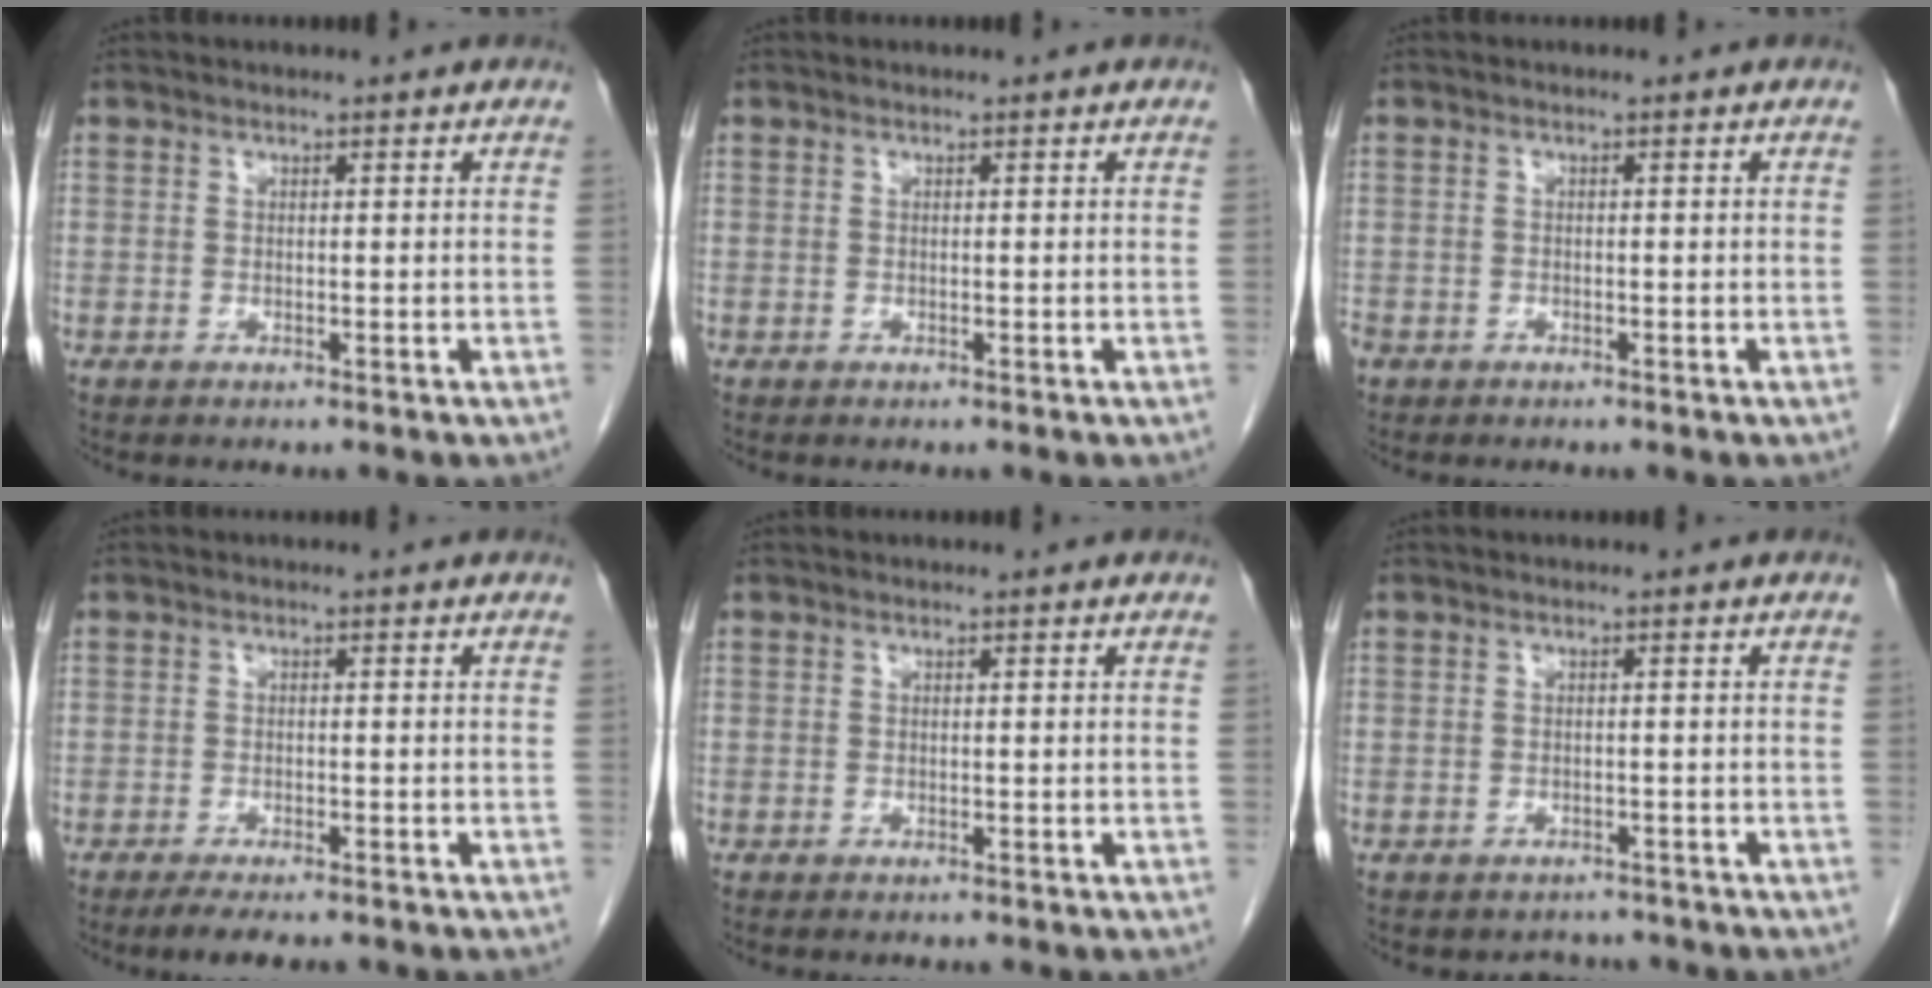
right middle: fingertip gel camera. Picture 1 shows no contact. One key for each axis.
{"total": 0.0}
{"total": 2.6, "fx": -1.6, "fy": 1.8, "fz": 0.8, "tx": -0.025, "ty": -0.002, "tz": -0.031}
{"total": 4.4, "fx": -3.5, "fy": 1.0, "fz": 2.4, "tx": -0.036, "ty": -0.009, "tz": -0.050}
{"total": 0.7, "fx": -0.6, "fy": 0.2, "fz": 0.3, "tx": -0.005, "ty": -0.001, "tz": -0.007}
{"total": 2.7, "fx": -2.3, "fy": 1.3, "fz": -0.3, "tx": 0.000, "ty": 0.007, "tz": -0.033}